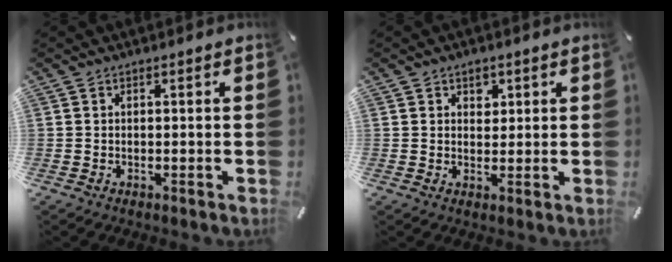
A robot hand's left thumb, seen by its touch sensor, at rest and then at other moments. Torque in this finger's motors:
{"motor_torque": [0.11, -0.38, -0.07, 0.07, 0.00]}